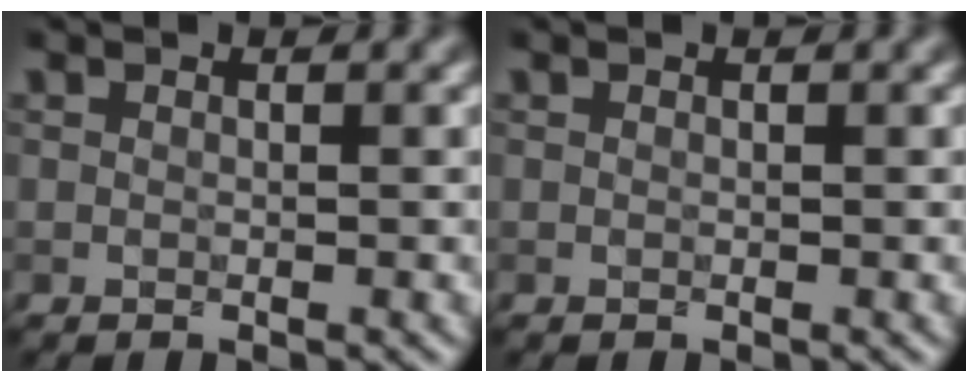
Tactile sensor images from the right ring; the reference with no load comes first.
{"total": 0.0}